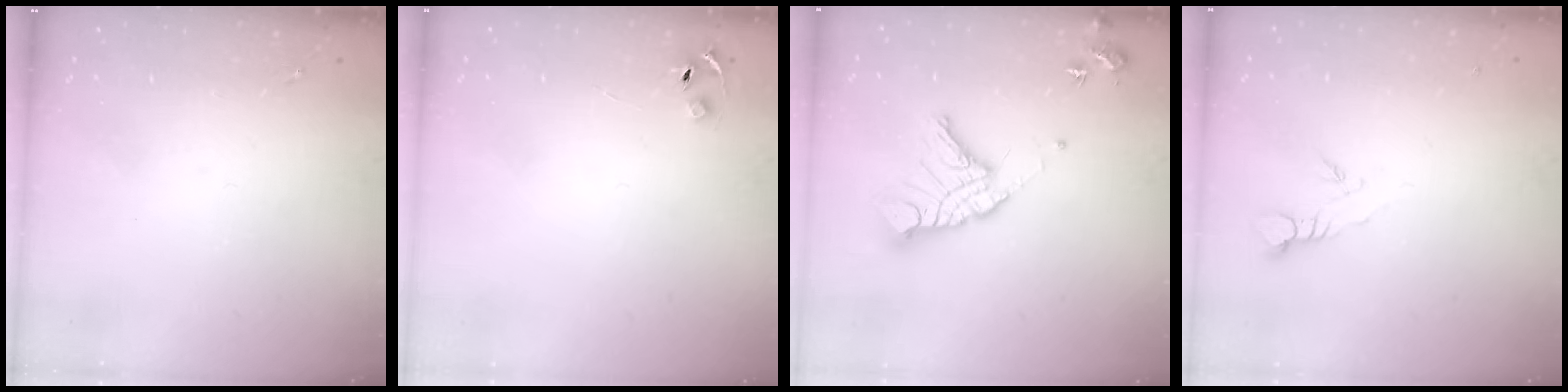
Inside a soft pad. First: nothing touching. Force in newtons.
{"total": 4.0, "press": 3.9, "slide": 0.4}
{"total": 16.3, "press": 16.2, "slide": 2.0}
{"total": 3.7, "press": 3.7, "slide": 0.3}